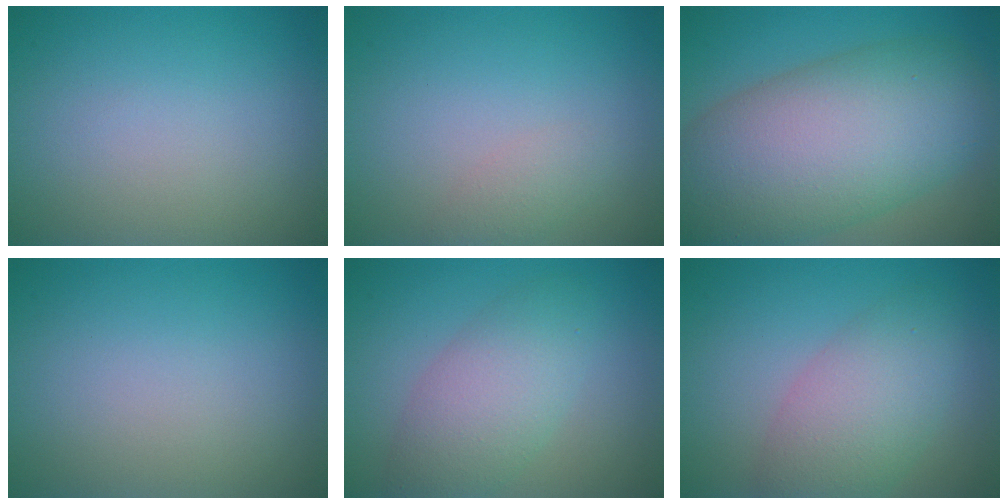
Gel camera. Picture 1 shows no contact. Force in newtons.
{"total": 1.4, "press": 1.4, "slide": 0.1}
{"total": 13.2, "press": 13.2, "slide": 0.8}
{"total": 0.0}
{"total": 4.8, "press": 4.8, "slide": 0.0}
{"total": 5.3, "press": 5.3, "slide": 0.1}